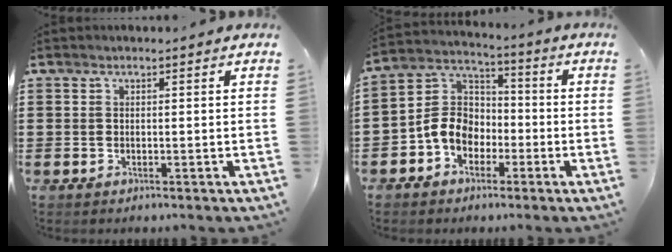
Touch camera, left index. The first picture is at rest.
{"total": 7.4, "force": [-2.7, 6.0, 3.3], "torque": [-0.106, 0.011, -0.063]}